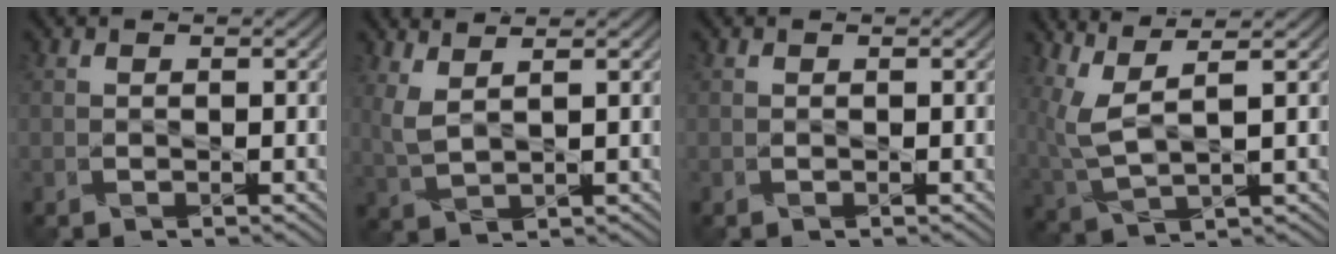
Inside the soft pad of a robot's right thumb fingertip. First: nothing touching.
{"total": 3.3, "force": [2.4, 0.7, 2.1], "torque": [-0.069, 0.006, 0.055]}
{"total": 0.0}
{"total": 6.5, "force": [3.3, 1.7, 5.4], "torque": [-0.145, 0.009, 0.074]}